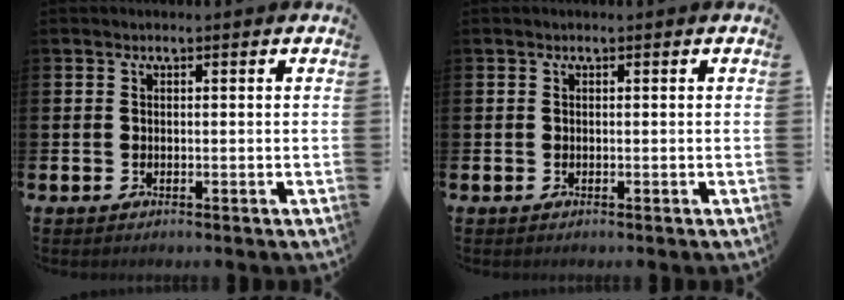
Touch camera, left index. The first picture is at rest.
{"total": 0.0}